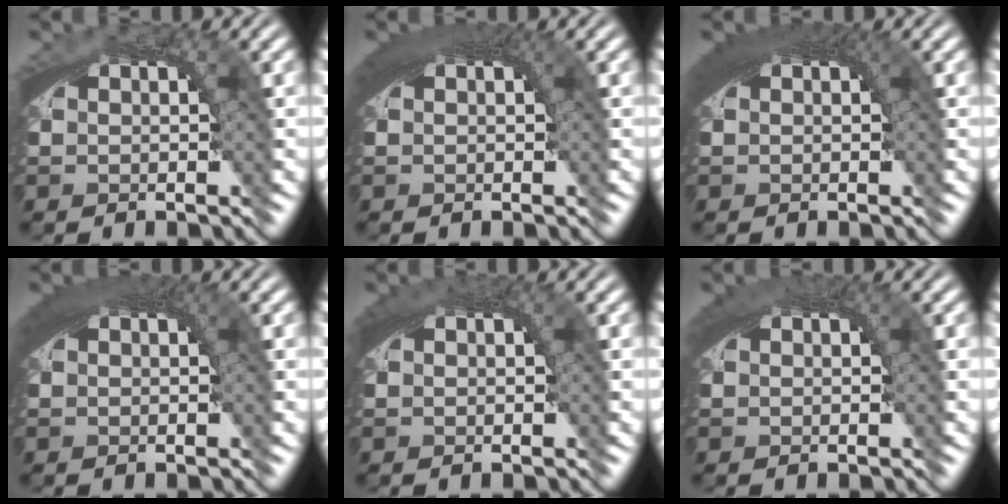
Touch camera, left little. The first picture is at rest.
{"total": 2.9, "force": [1.2, 0.7, 2.6], "torque": [-0.029, 0.010, 0.015]}
{"total": 3.6, "force": [1.3, 1.0, 3.2], "torque": [-0.037, 0.014, 0.016]}
{"total": 3.2, "force": [1.3, 0.8, 2.8], "torque": [-0.032, 0.012, 0.015]}
{"total": 2.0, "force": [0.8, 0.2, 1.8], "torque": [-0.022, 0.006, 0.011]}
{"total": 2.0, "force": [0.9, 0.4, 1.8], "torque": [-0.020, 0.006, 0.012]}